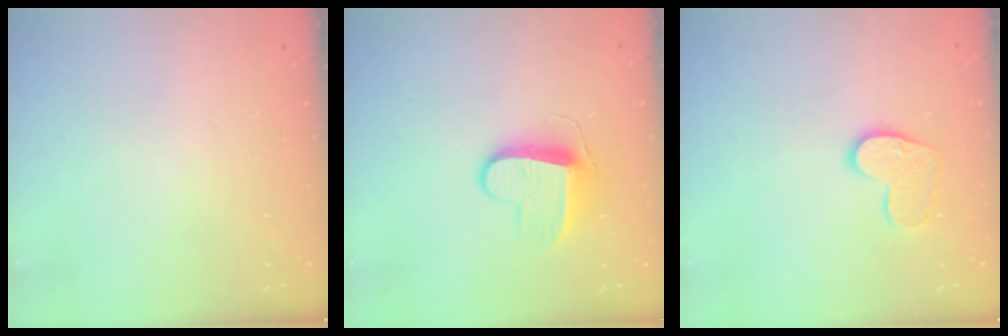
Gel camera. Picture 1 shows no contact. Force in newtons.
{"total": 9.1, "press": 9.1, "slide": 0.3}
{"total": 10.4, "press": 10.4, "slide": 0.7}